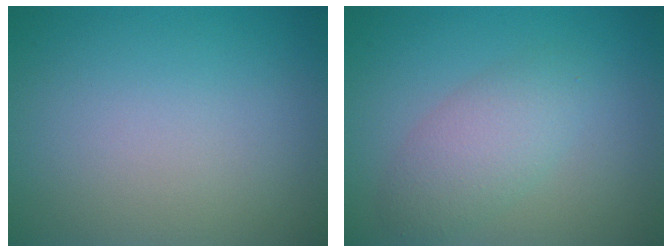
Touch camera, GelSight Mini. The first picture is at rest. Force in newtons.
{"total": 3.3, "press": 3.3, "slide": 0.2}